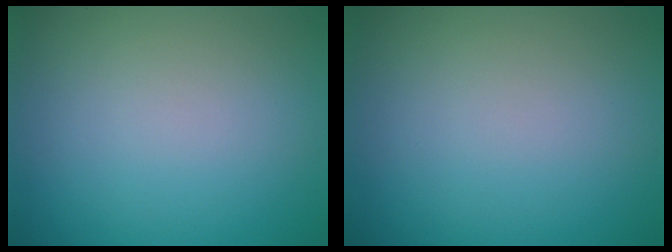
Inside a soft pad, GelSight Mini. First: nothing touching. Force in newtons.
{"total": 0.0}